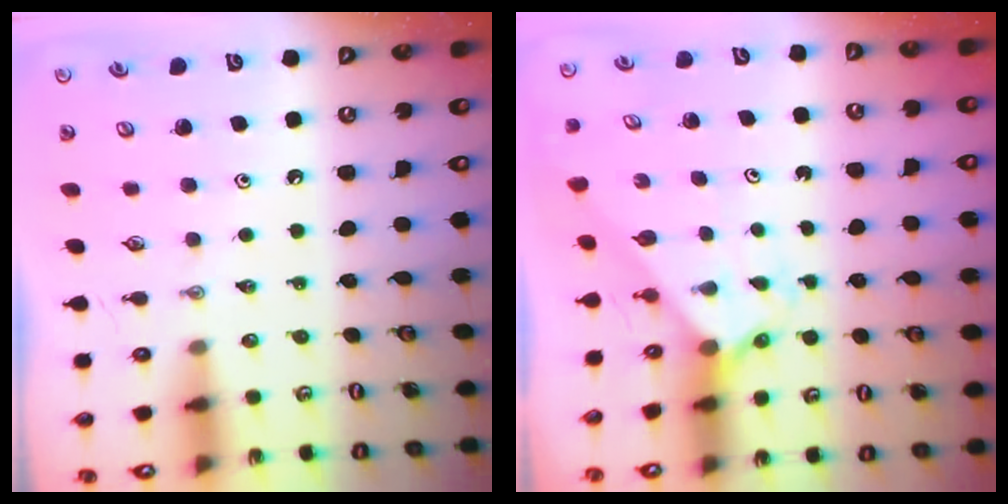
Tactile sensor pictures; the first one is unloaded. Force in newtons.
{"total": 1.8, "press": 1.8, "slide": 0.1}